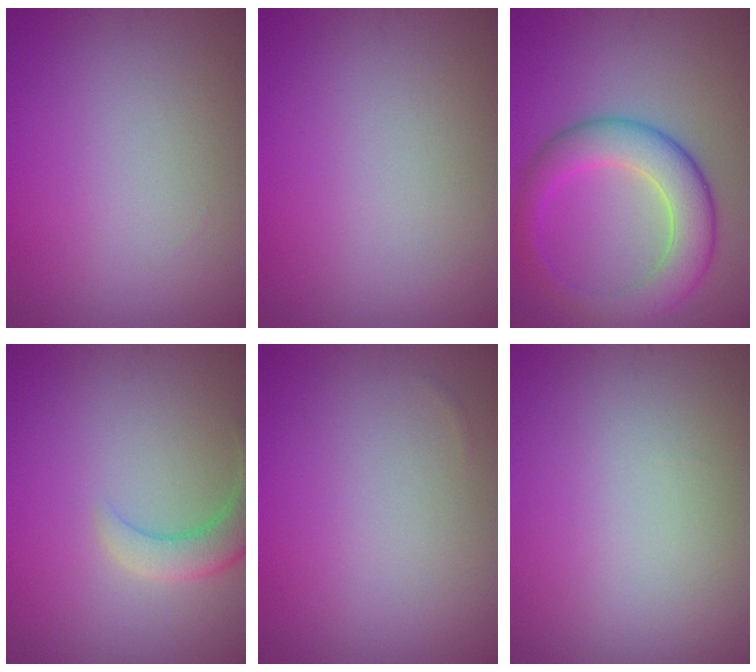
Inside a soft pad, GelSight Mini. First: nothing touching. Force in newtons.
{"total": 0.0}
{"total": 5.9, "press": 5.9, "slide": 0.2}
{"total": 3.4, "press": 3.4, "slide": 0.3}
{"total": 0.0}
{"total": 0.0}